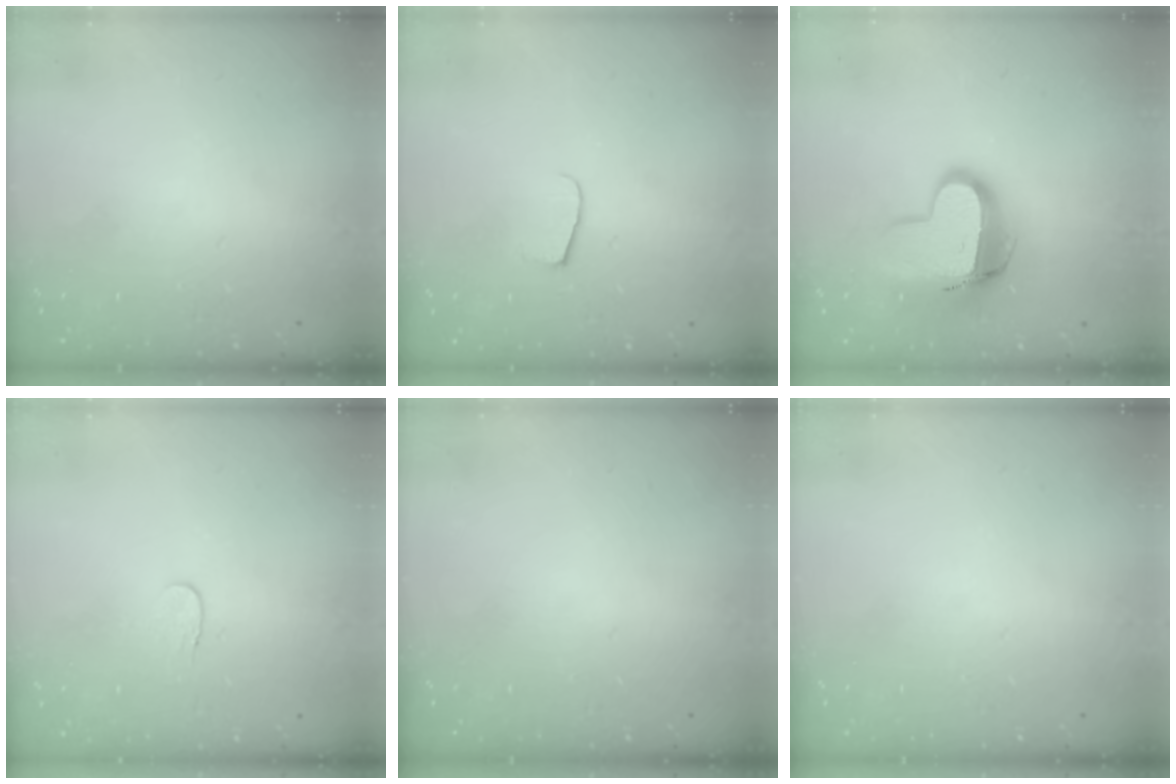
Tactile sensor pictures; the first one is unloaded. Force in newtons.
{"total": 5.3, "press": 5.2, "slide": 0.4}
{"total": 13.0, "press": 13.0, "slide": 1.2}
{"total": 3.9, "press": 3.8, "slide": 0.4}
{"total": 0.0}
{"total": 0.0}